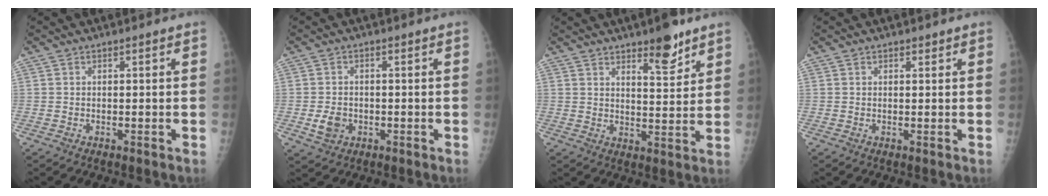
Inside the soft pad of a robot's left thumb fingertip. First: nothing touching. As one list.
[{"total": 3.9, "force": [-0.9, 3.2, 2.1], "torque": [-0.029, 0.001, -0.011]}, {"total": 7.7, "force": [5.3, 2.4, 5.0], "torque": [-0.056, -0.037, 0.078]}, {"total": 0.8, "force": [0.6, 0.4, 0.2], "torque": [0.003, -0.004, 0.006]}]